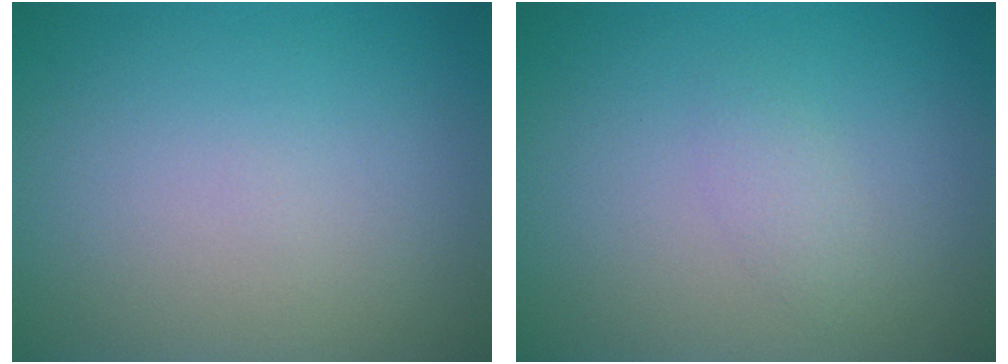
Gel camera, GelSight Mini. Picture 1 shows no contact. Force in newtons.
{"total": 1.2, "press": 1.2, "slide": 0.1}